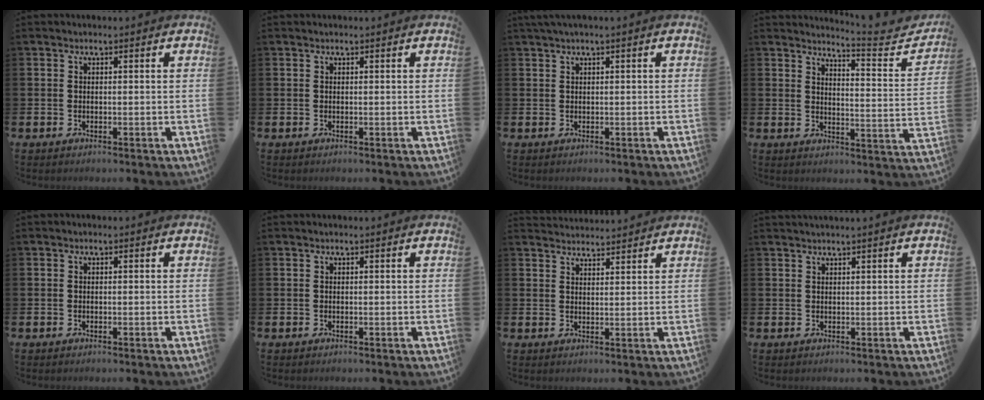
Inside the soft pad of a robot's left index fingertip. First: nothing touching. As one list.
[{"total": 0.0}, {"total": 0.9, "force": [0.5, -0.1, 0.8], "torque": [-0.015, 0.001, 0.008]}, {"total": 4.6, "force": [4.2, 0.3, 1.8], "torque": [-0.021, -0.052, 0.056]}, {"total": 0.0}, {"total": 0.0}, {"total": 3.0, "force": [2.9, 0.3, -0.2], "torque": [-0.004, -0.014, 0.055]}, {"total": 0.8, "force": [0.8, -0.2, 0.2], "torque": [-0.009, 0.002, 0.017]}]